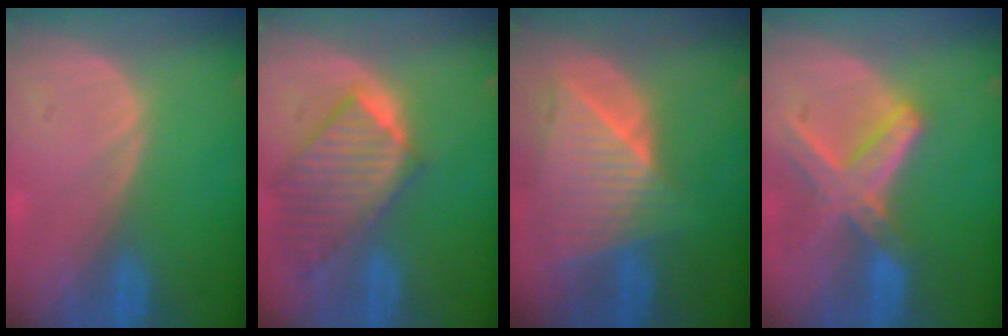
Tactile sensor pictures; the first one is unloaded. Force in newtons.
{"total": 9.8, "press": 8.5, "slide": 4.8}
{"total": 9.1, "press": 8.1, "slide": 4.0}
{"total": 8.2, "press": 7.1, "slide": 4.0}